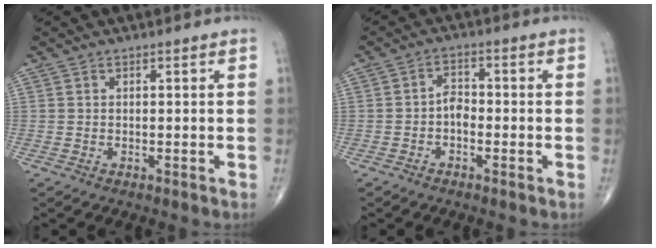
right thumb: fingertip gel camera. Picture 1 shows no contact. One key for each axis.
{"total": 3.0, "fx": -1.1, "fy": 1.9, "fz": 2.1, "tx": -0.026, "ty": 0.016, "tz": -0.028}